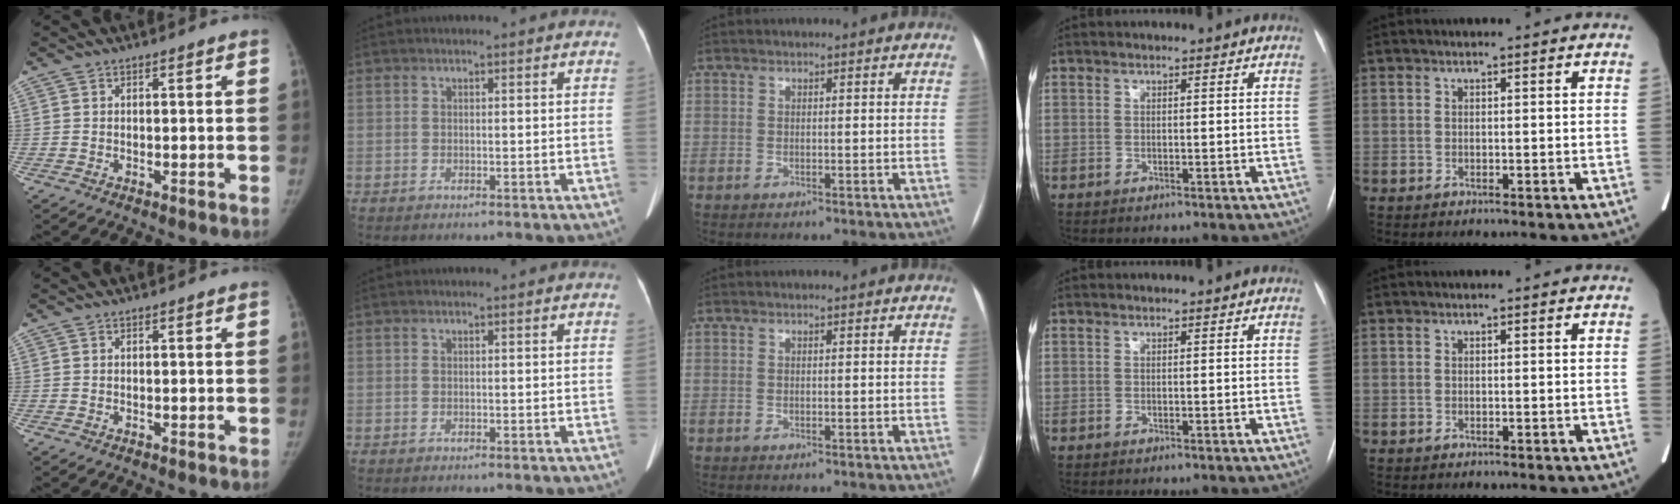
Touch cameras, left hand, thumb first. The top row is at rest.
{}